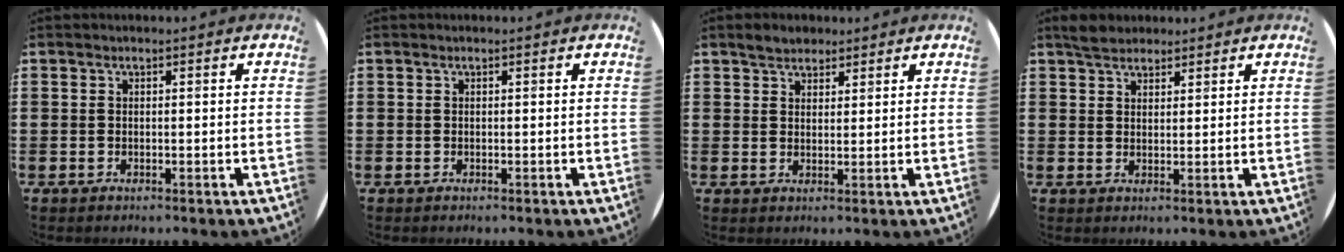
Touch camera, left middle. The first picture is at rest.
{"total": 0.0}
{"total": 2.6, "force": [2.3, 1.0, 0.3], "torque": [-0.003, 0.003, 0.044]}
{"total": 2.8, "force": [2.5, 1.0, 0.5], "torque": [-0.007, 0.002, 0.048]}